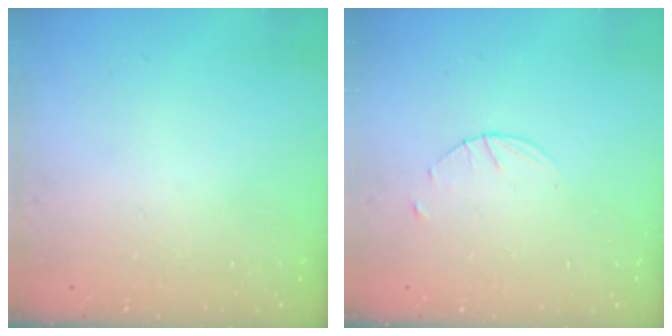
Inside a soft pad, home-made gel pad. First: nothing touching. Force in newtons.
{"total": 1.6, "press": 1.6, "slide": 0.2}